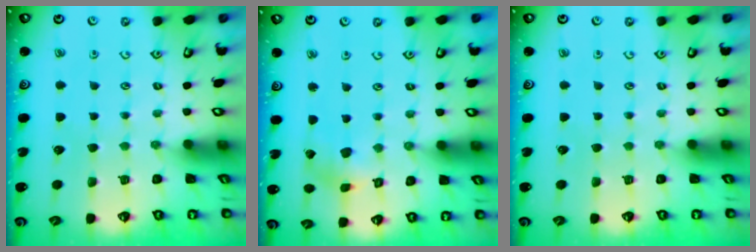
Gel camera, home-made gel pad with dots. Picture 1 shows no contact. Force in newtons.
{"total": 2.8, "press": 2.7, "slide": 0.4}
{"total": 0.0}